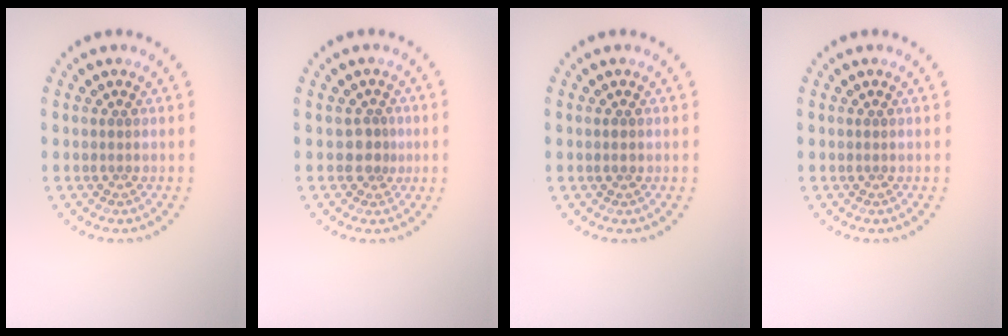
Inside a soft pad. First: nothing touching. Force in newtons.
{"total": 1.6, "press": 1.1, "slide": 1.1}
{"total": 0.9, "press": 0.9, "slide": 0.1}
{"total": 0.0}